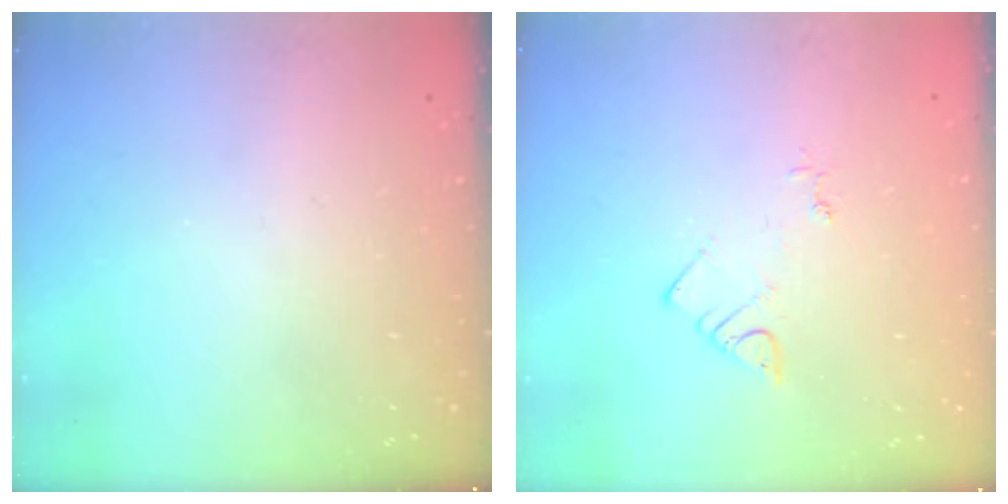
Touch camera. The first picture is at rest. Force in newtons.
{"total": 3.1, "press": 3.0, "slide": 0.4}